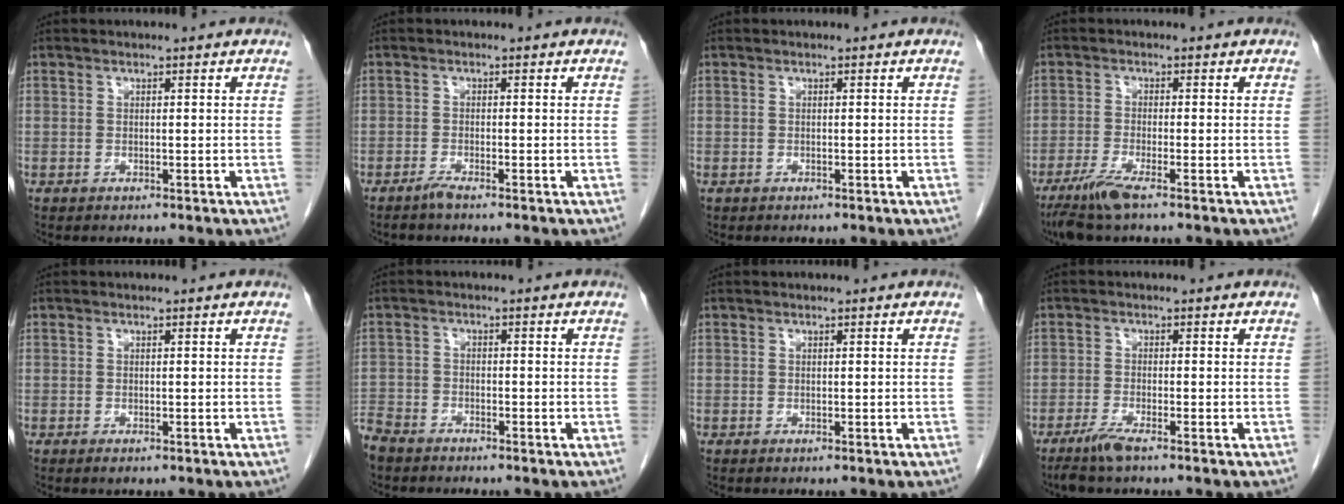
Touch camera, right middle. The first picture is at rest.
{"total": 1.3, "force": [-1.2, -0.2, 0.6], "torque": [-0.018, -0.002, -0.024]}
{"total": 0.0}
{"total": 4.4, "force": [-3.1, 0.0, 3.1], "torque": [-0.070, -0.014, -0.065]}
{"total": 0.7, "force": [-0.5, 0.3, 0.5], "torque": [-0.009, -0.002, -0.004]}
{"total": 5.3, "force": [-4.7, 2.2, 1.2], "torque": [-0.021, -0.008, -0.093]}
{"total": 0.0}
{"total": 3.0, "force": [-2.2, 0.0, 1.9], "torque": [-0.047, -0.007, -0.048]}